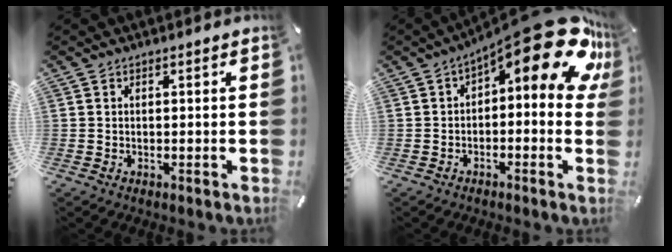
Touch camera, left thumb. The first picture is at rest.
{"total": 19.1, "force": [8.6, 7.2, 15.4], "torque": [-0.198, -0.065, 0.147]}